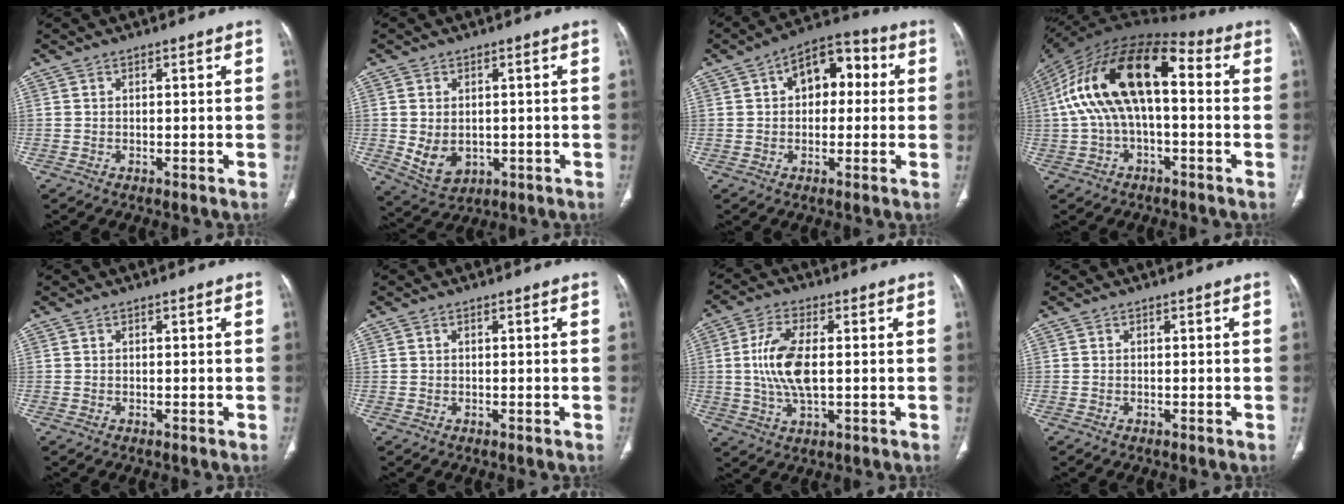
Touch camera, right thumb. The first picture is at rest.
{"total": 6.9, "force": [-0.6, 5.1, 4.7], "torque": [-0.071, -0.006, 0.011]}
{"total": 10.9, "force": [2.2, 6.8, 8.2], "torque": [-0.083, 0.030, 0.024]}
{"total": 20.0, "force": [1.6, 9.8, 17.3], "torque": [-0.320, 0.052, 0.016]}
{"total": 0.0}
{"total": 0.0}
{"total": 10.3, "force": [0.5, 4.6, 9.2], "torque": [-0.198, -0.001, 0.012]}
{"total": 0.0}